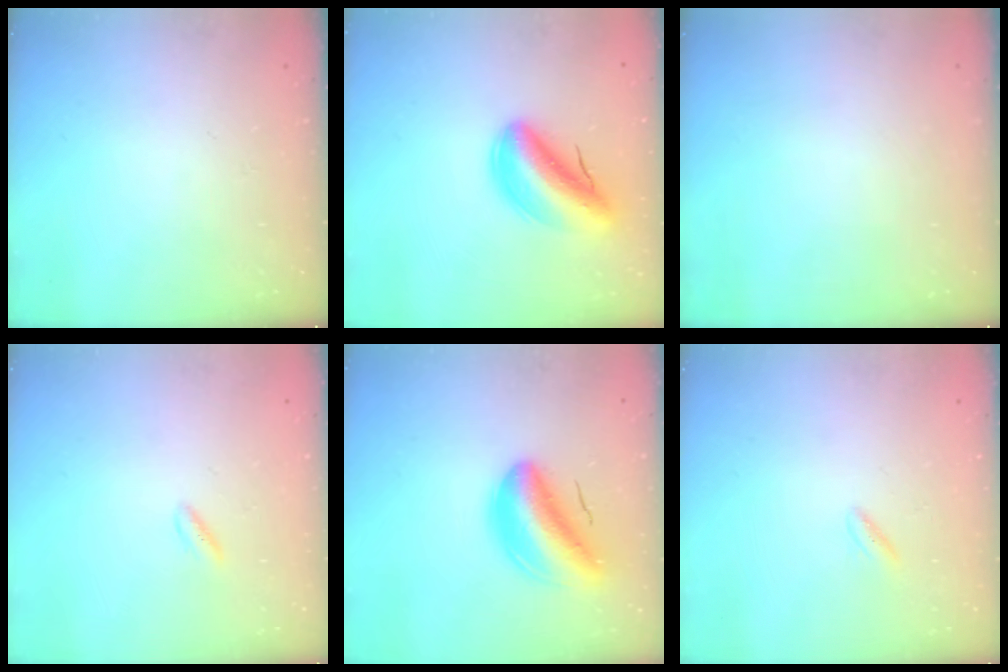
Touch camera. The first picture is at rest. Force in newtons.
{"total": 10.5, "press": 9.9, "slide": 3.4}
{"total": 0.0}
{"total": 1.6, "press": 1.3, "slide": 0.8}
{"total": 9.8, "press": 9.2, "slide": 3.2}
{"total": 1.3, "press": 1.2, "slide": 0.5}